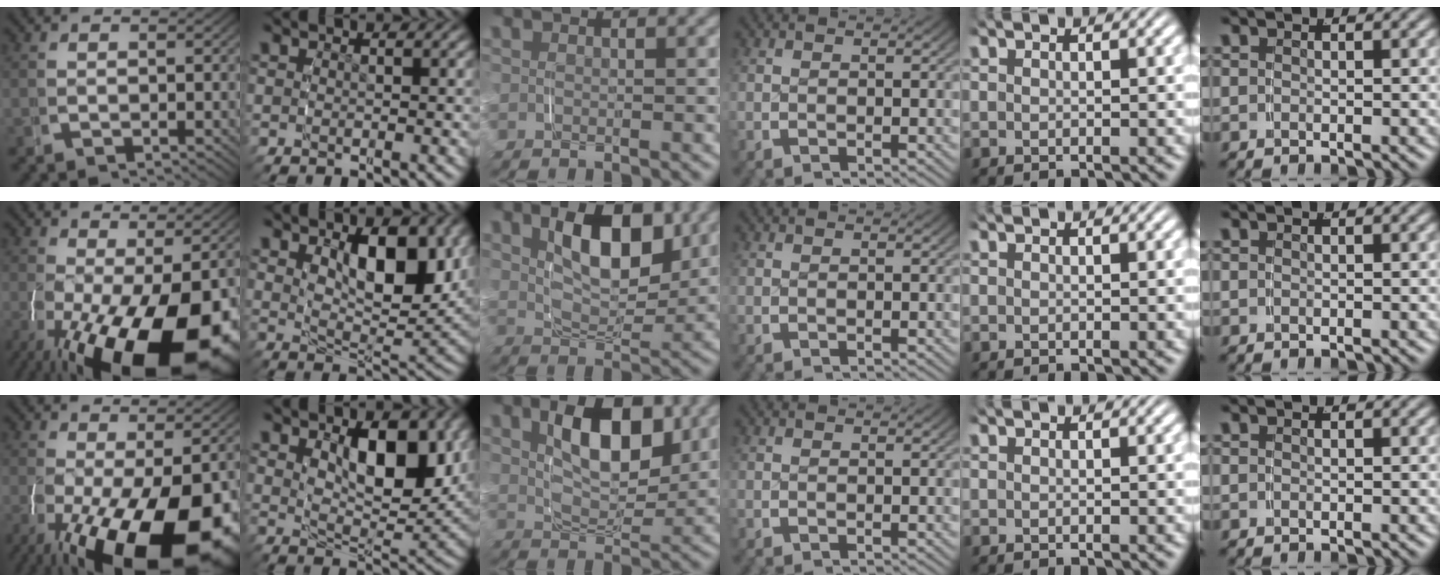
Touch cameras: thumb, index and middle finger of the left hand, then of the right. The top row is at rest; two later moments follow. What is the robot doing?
{"motion": "grasp_and_lifting", "object": "plastic wrap"}